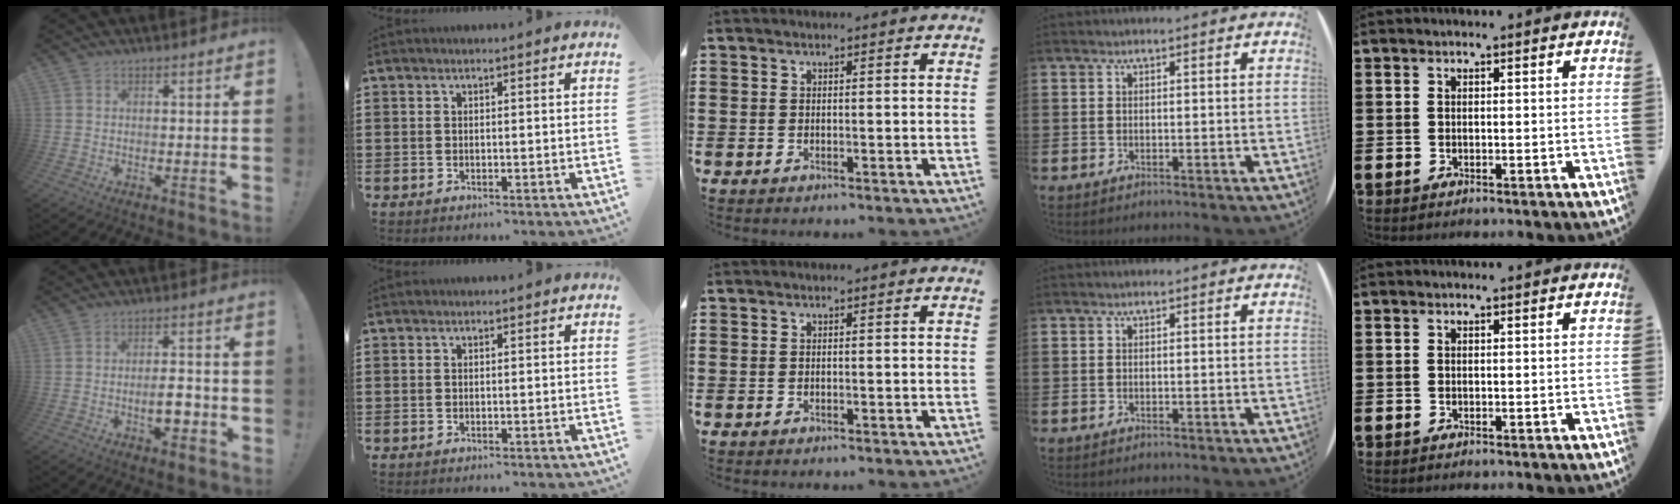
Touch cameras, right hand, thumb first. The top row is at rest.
{"thumb": {"total": 6.7, "force": [-2.2, 2.7, 5.7], "torque": [-0.085, 0.004, -0.039]}}